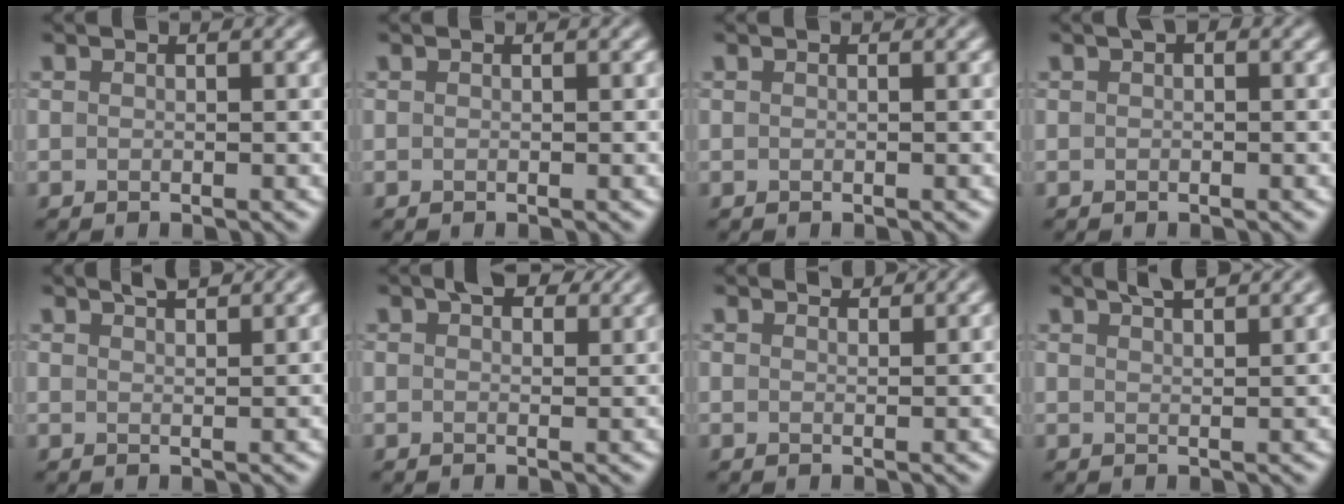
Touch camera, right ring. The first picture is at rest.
{"total": 0.0}
{"total": 0.0}
{"total": 0.7, "force": [0.3, 0.4, 0.5], "torque": [-0.004, 0.001, 0.002]}
{"total": 2.2, "force": [1.9, 0.4, 1.1], "torque": [-0.006, 0.004, 0.024]}
{"total": 3.1, "force": [2.0, 1.6, 1.8], "torque": [-0.021, 0.002, 0.031]}
{"total": 1.2, "force": [1.2, 0.2, 0.3], "torque": [-0.007, -0.002, 0.019]}
{"total": 3.1, "force": [2.5, 0.8, 1.7], "torque": [-0.005, 0.011, 0.024]}